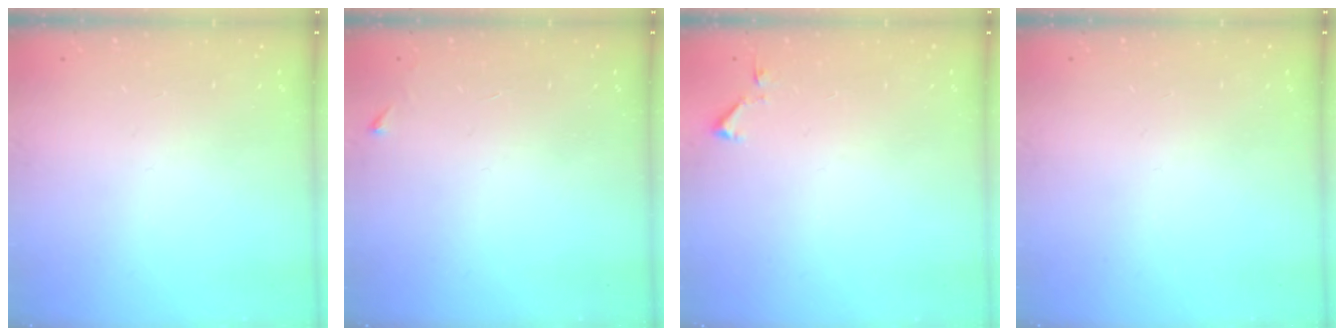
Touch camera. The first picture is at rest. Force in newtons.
{"total": 2.6, "press": 2.6, "slide": 0.3}
{"total": 3.1, "press": 3.1, "slide": 0.6}
{"total": 0.0}